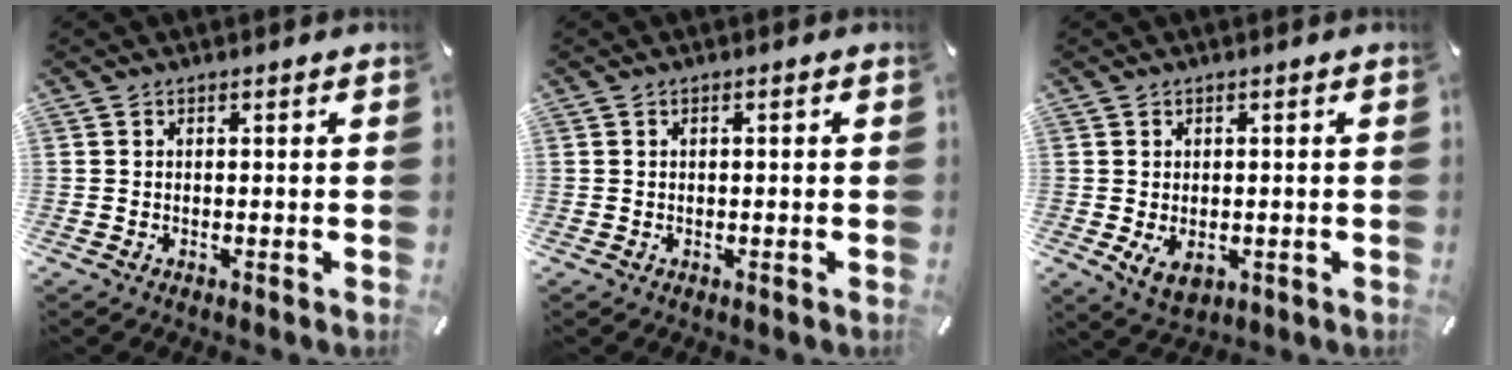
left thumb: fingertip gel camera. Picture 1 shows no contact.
{"total": 0.7, "force": [-0.1, 0.2, 0.6], "torque": [-0.011, 0.001, -0.002]}
{"total": 4.0, "force": [-1.1, 2.7, 2.8], "torque": [-0.050, -0.002, -0.021]}